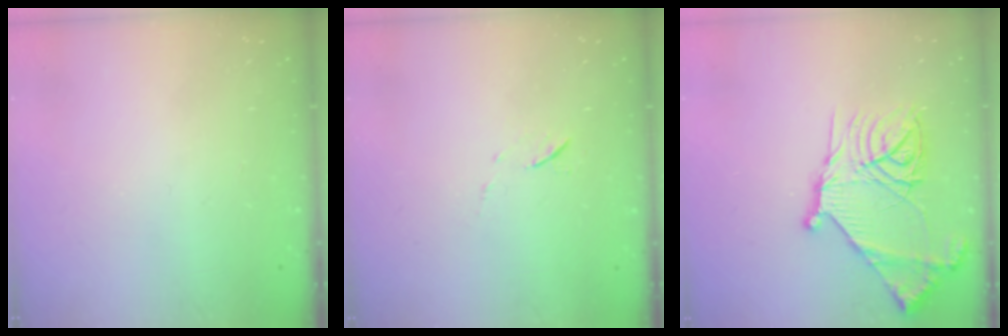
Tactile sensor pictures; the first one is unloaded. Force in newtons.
{"total": 5.2, "press": 5.1, "slide": 0.7}
{"total": 22.5, "press": 22.4, "slide": 2.2}